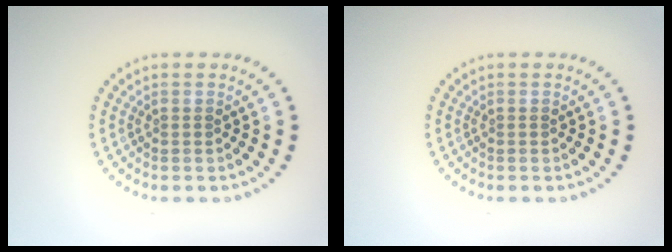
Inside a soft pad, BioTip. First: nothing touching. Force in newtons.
{"total": 0.0}